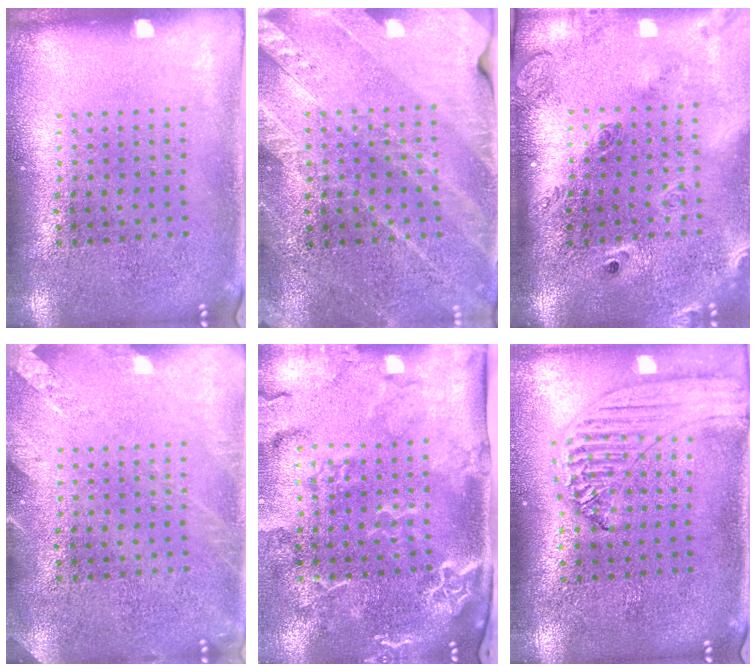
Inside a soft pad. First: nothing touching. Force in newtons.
{"total": 2.6, "press": 2.5, "slide": 0.6}
{"total": 2.6, "press": 1.8, "slide": 1.8}
{"total": 2.1, "press": 2.1, "slide": 0.2}
{"total": 2.9, "press": 2.4, "slide": 1.7}
{"total": 1.4, "press": 1.3, "slide": 0.3}